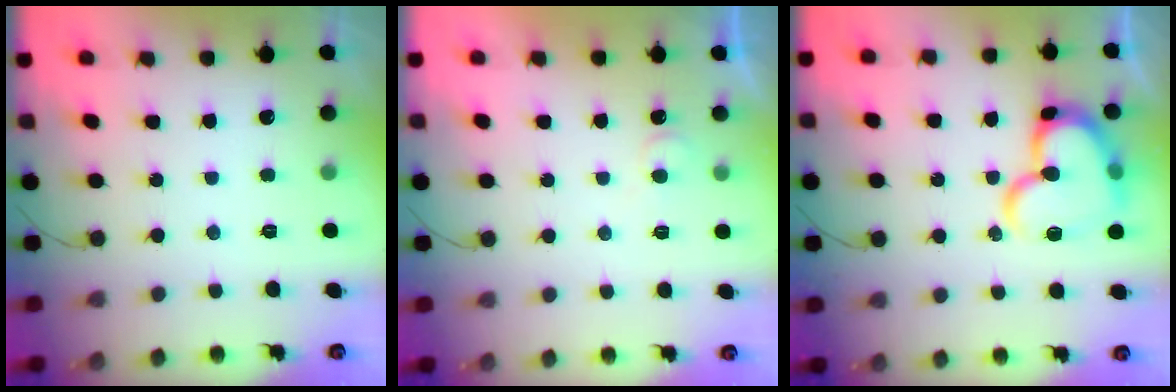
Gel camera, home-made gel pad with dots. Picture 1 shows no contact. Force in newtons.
{"total": 4.4, "press": 4.3, "slide": 0.4}
{"total": 18.1, "press": 18.0, "slide": 1.8}